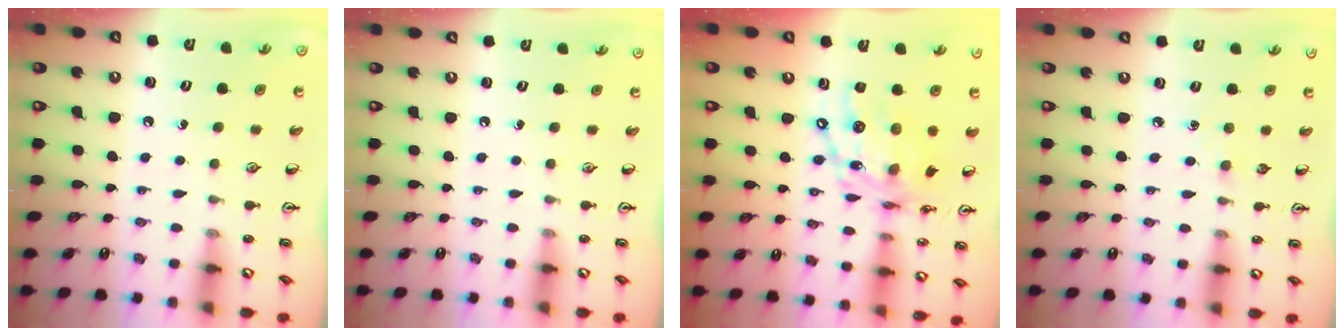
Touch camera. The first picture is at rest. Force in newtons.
{"total": 0.0}
{"total": 15.9, "press": 15.8, "slide": 1.1}
{"total": 2.7, "press": 2.7, "slide": 0.4}